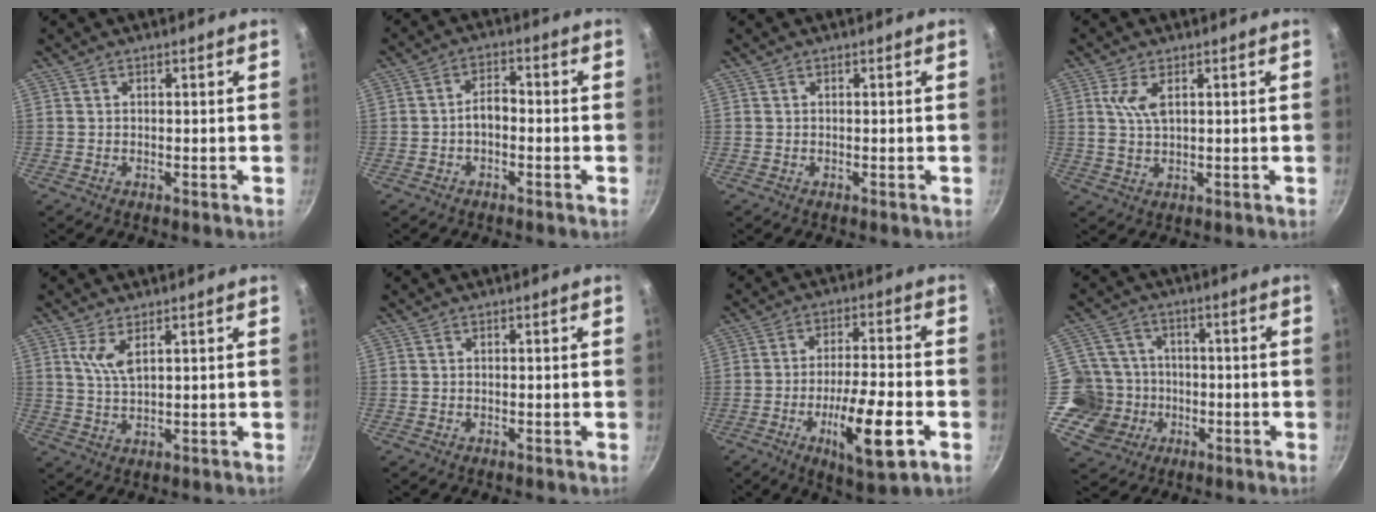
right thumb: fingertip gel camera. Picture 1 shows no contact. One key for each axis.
{"total": 3.7, "fx": -1.2, "fy": 2.1, "fz": 2.8, "tx": -0.035, "ty": 0.022, "tz": -0.026}
{"total": 0.0}
{"total": 4.5, "fx": 1.5, "fy": 2.1, "fz": 3.7, "tx": -0.074, "ty": -0.005, "tz": 0.031}
{"total": 4.2, "fx": 2.0, "fy": 1.6, "fz": 3.3, "tx": -0.063, "ty": -0.016, "tz": 0.043}
{"total": 0.0}
{"total": 14.1, "fx": -5.2, "fy": 3.7, "fz": 12.6, "tx": -0.209, "ty": 0.018, "tz": -0.082}
{"total": 10.5, "fx": -2.5, "fy": 9.9, "fz": 2.3, "tx": -0.015, "ty": 0.031, "tz": -0.047}